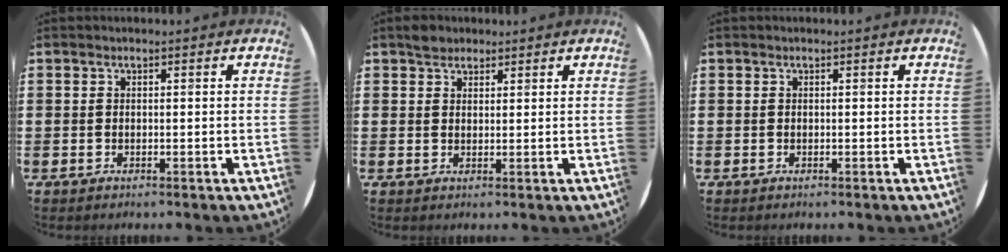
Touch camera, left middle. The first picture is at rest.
{"total": 2.0, "force": [1.8, 0.9, 0.0], "torque": [0.007, 0.003, 0.034]}
{"total": 0.0}